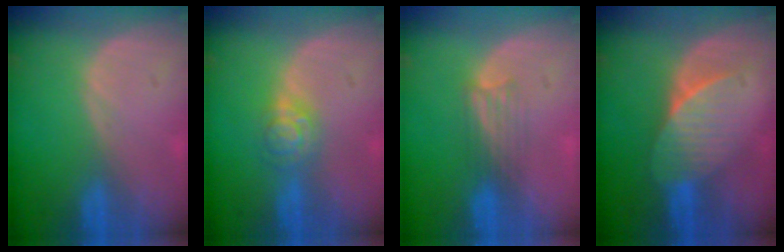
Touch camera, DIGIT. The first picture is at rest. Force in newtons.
{"total": 4.5, "press": 3.9, "slide": 2.3}
{"total": 3.1, "press": 2.8, "slide": 1.3}
{"total": 6.6, "press": 6.1, "slide": 2.5}